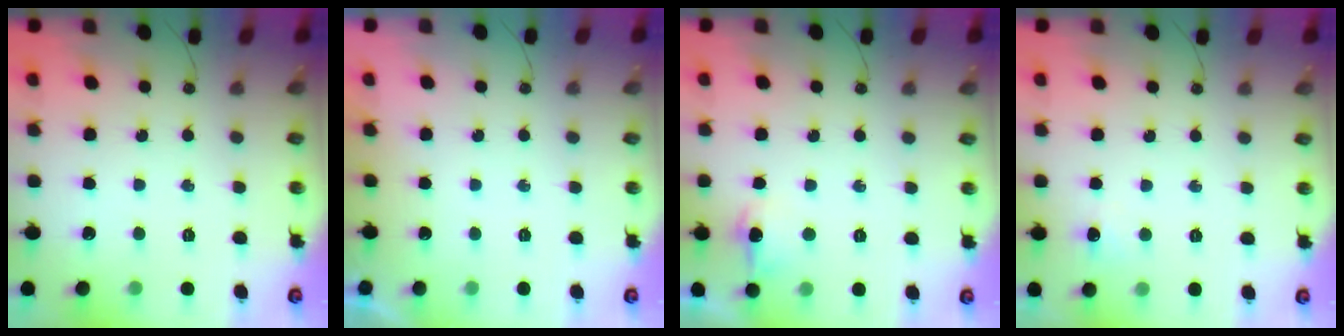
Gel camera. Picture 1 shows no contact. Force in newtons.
{"total": 0.0}
{"total": 7.5, "press": 7.4, "slide": 0.7}
{"total": 4.6, "press": 4.5, "slide": 1.0}